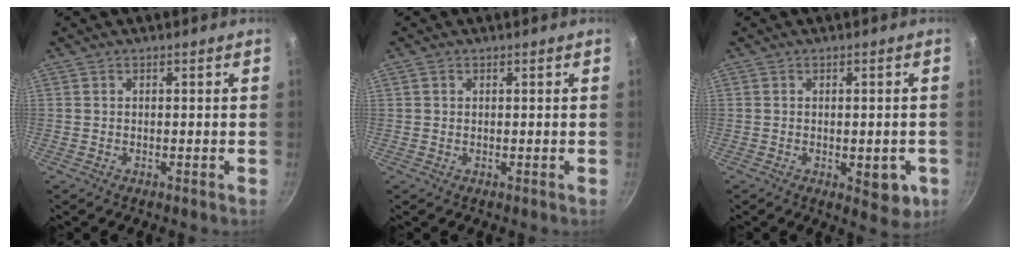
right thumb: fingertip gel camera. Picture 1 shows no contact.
{"total": 0.8, "force": [0.4, 0.6, 0.4], "torque": [-0.006, 0.002, 0.006]}
{"total": 6.6, "force": [-1.7, 3.2, 5.5], "torque": [-0.050, 0.000, -0.017]}